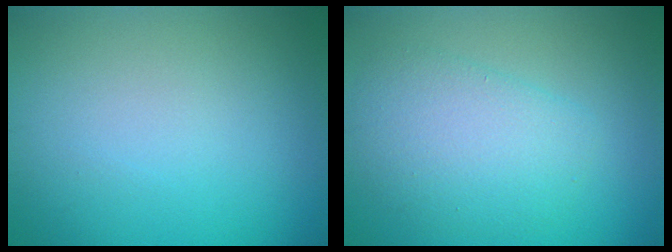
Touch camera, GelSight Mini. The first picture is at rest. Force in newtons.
{"total": 4.1, "press": 4.1, "slide": 0.2}